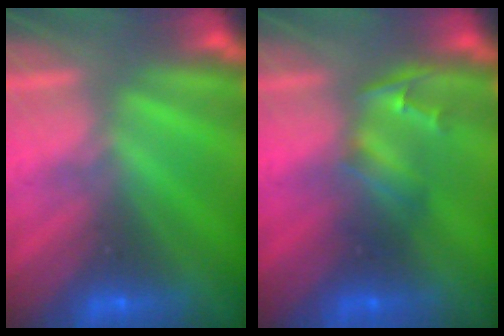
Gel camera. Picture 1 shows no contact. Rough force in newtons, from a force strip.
{"total": 2.4}